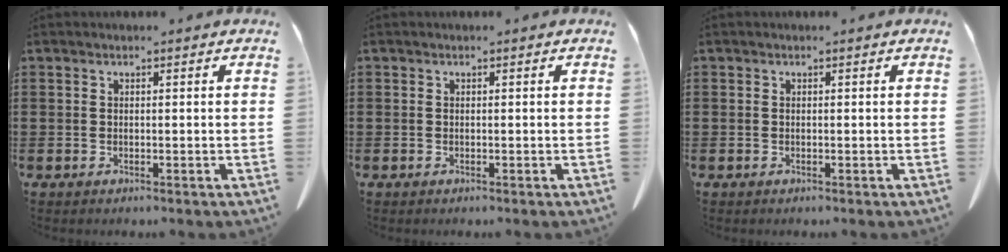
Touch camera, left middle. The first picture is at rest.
{"total": 0.0}
{"total": 0.0}